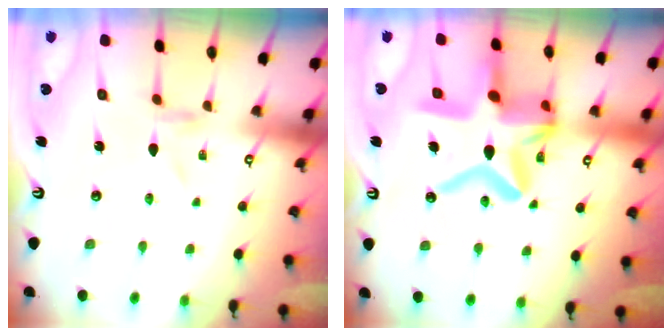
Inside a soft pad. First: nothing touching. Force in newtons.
{"total": 22.6, "press": 22.5, "slide": 2.1}